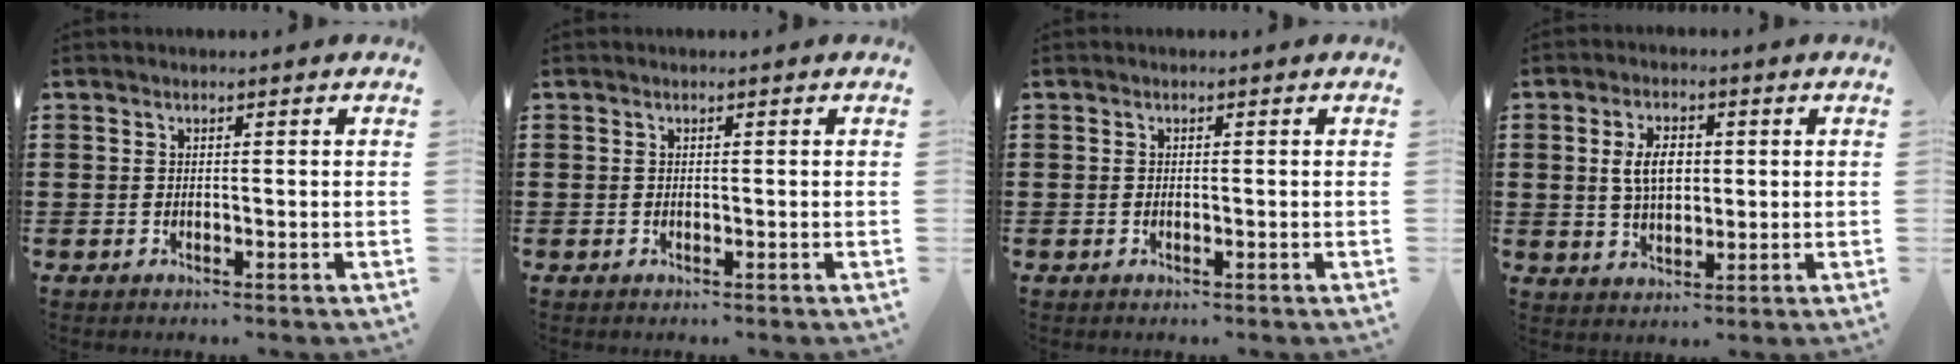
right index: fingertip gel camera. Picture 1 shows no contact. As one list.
[{"total": 0.0}, {"total": 0.0}, {"total": 5.5, "force": [0.7, 3.2, 4.5], "torque": [-0.093, 0.007, 0.007]}]